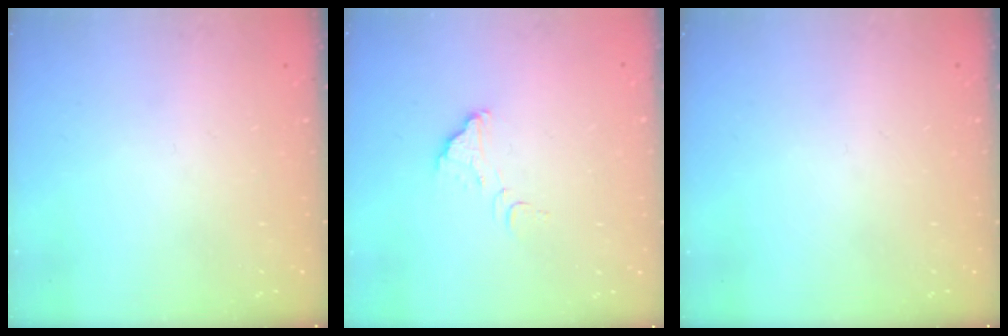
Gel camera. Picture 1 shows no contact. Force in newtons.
{"total": 2.7, "press": 2.7, "slide": 0.2}
{"total": 0.0}